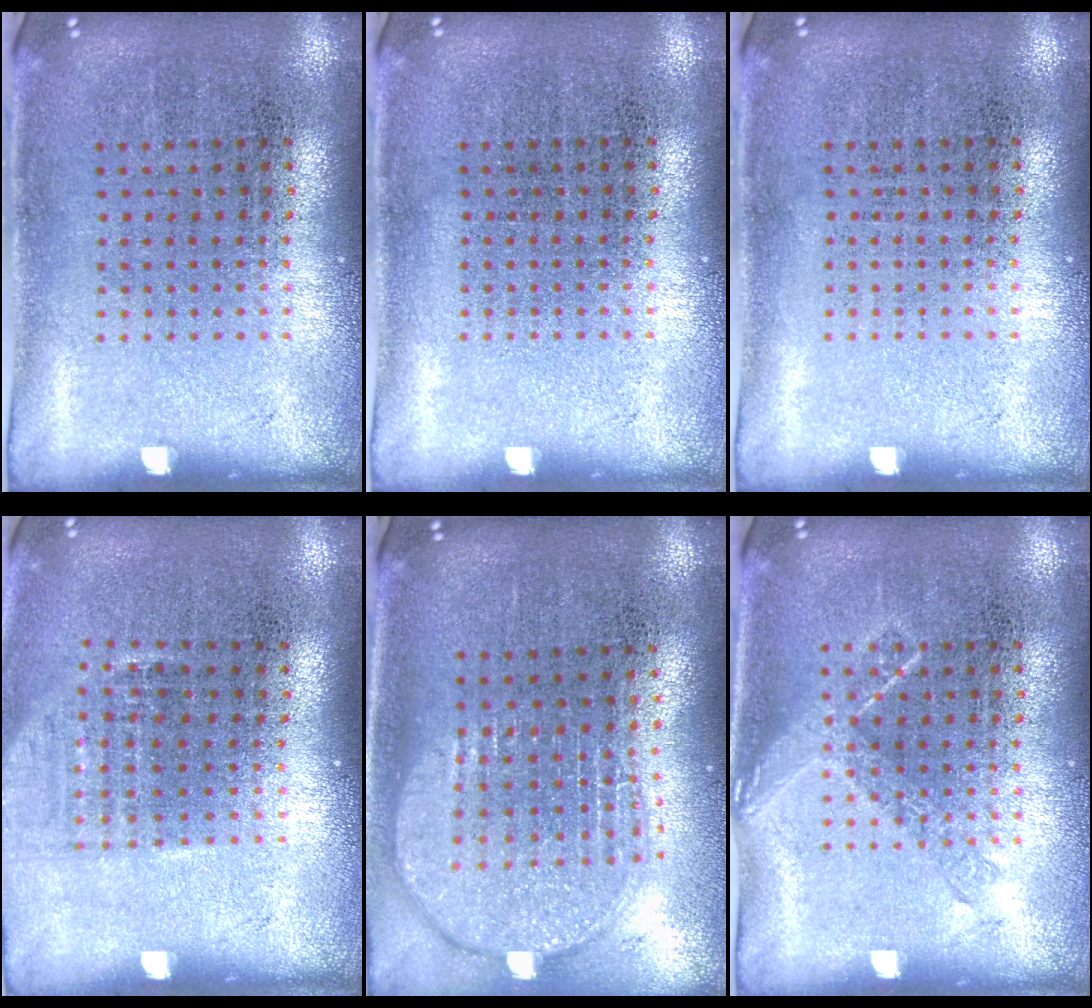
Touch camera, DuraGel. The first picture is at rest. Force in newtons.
{"total": 0.0}
{"total": 0.0}
{"total": 0.9, "press": 0.8, "slide": 0.4}
{"total": 2.0, "press": 1.6, "slide": 1.1}
{"total": 1.0, "press": 0.9, "slide": 0.2}